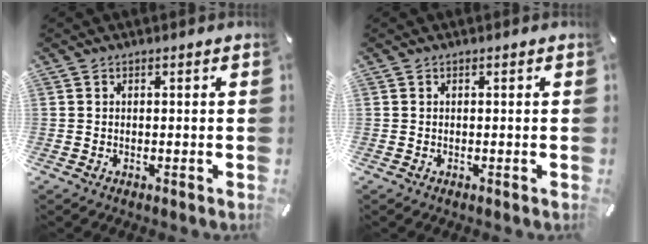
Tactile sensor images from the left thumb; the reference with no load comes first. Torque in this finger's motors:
{"motor_torque": [0.00, 0.00, 0.00, 0.00, 0.00]}